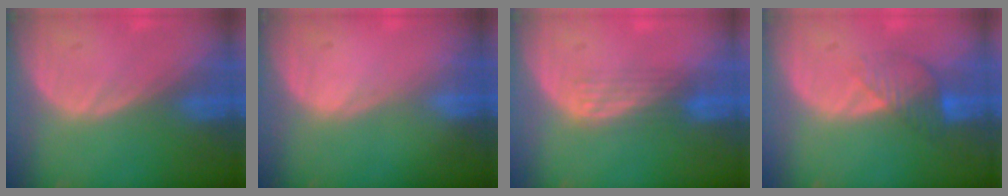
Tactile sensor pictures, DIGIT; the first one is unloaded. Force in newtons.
{"total": 0.0}
{"total": 2.9, "press": 2.7, "slide": 1.2}
{"total": 4.4, "press": 3.8, "slide": 2.2}